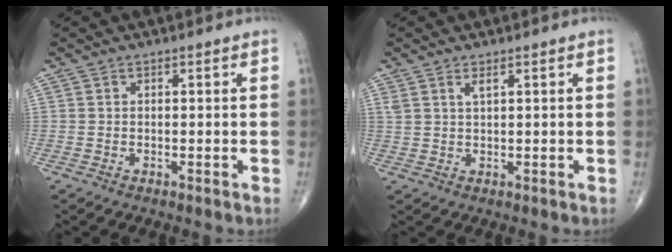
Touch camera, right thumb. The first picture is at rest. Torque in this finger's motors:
{"motor_torque": [-0.02, 0.02, 0.26, 0.19, 0.01]}